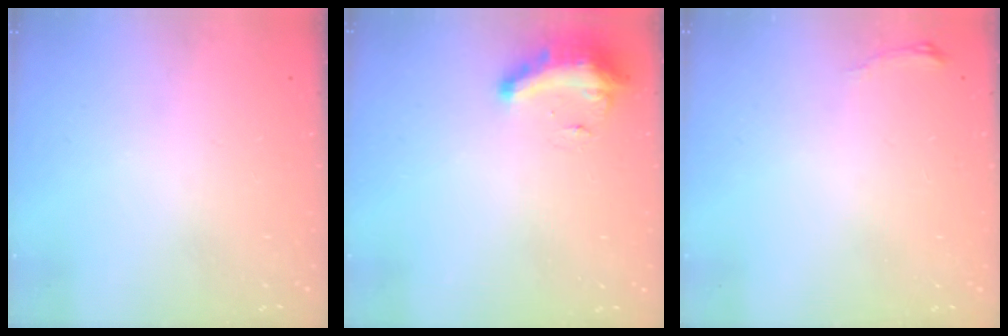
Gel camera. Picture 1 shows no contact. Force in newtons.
{"total": 9.2, "press": 9.1, "slide": 0.5}
{"total": 3.1, "press": 3.1, "slide": 0.5}